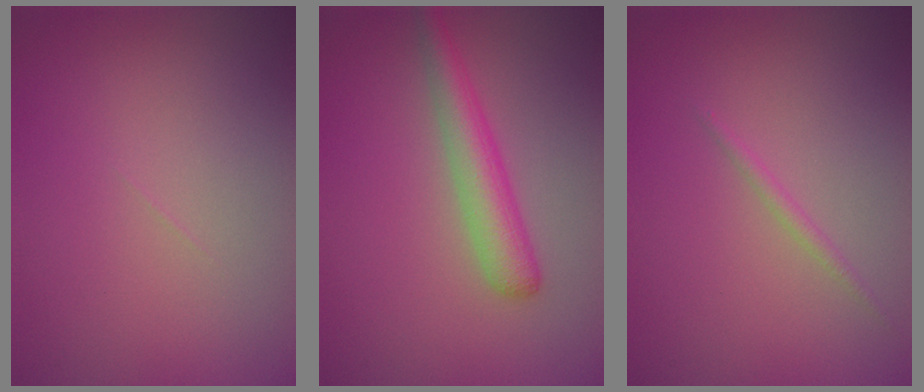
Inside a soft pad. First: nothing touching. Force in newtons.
{"total": 3.4, "press": 3.4, "slide": 0.1}
{"total": 0.8, "press": 0.8, "slide": 0.0}